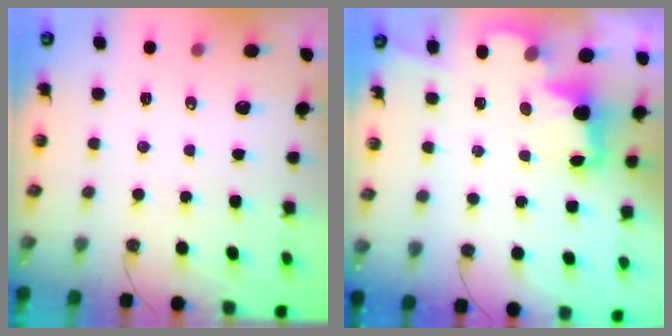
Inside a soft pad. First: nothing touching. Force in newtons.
{"total": 3.4, "press": 3.3, "slide": 0.7}